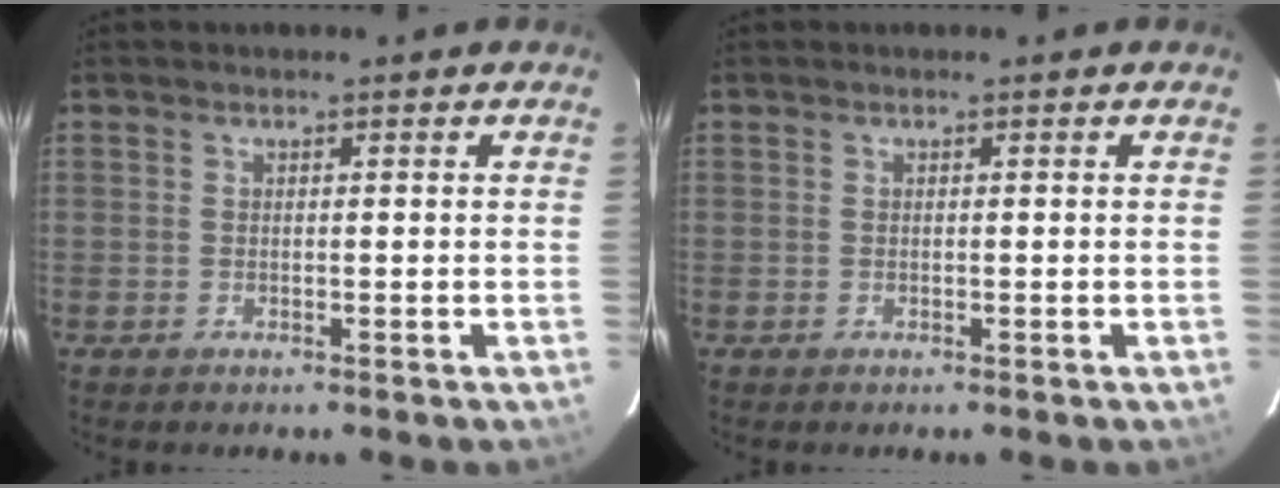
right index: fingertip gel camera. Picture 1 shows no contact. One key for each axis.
{"total": 0.0}